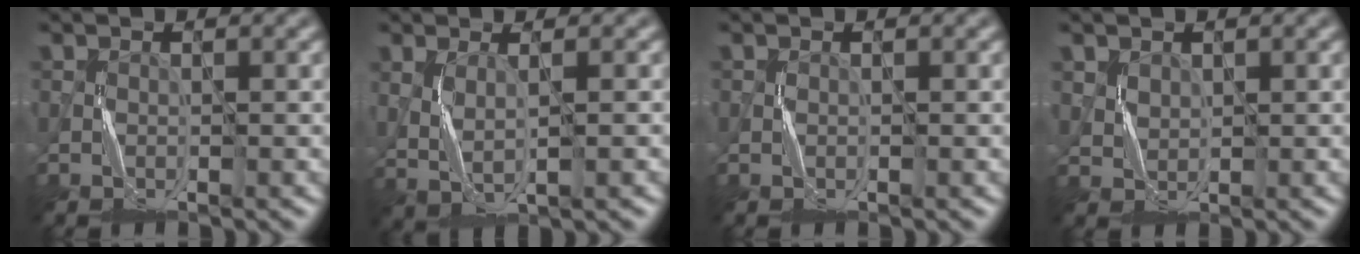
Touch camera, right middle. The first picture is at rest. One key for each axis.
{"total": 1.9, "fx": 0.5, "fy": 0.5, "fz": 1.8, "tx": -0.046, "ty": -0.008, "tz": 0.019}
{"total": 0.0}
{"total": 1.4, "fx": 0.9, "fy": 1.1, "fz": 0.2, "tx": -0.010, "ty": 0.000, "tz": 0.024}